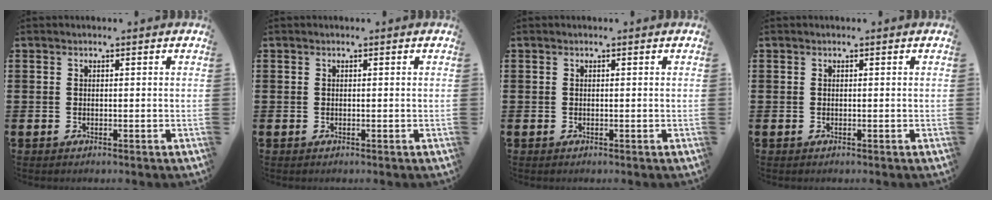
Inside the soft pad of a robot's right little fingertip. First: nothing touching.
{"total": 0.0}
{"total": 0.0}
{"total": 0.0}